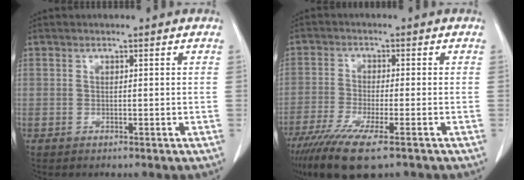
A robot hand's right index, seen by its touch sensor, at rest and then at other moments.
{"total": 10.3, "force": [-7.0, 1.4, 7.4], "torque": [-0.133, -0.026, -0.114]}